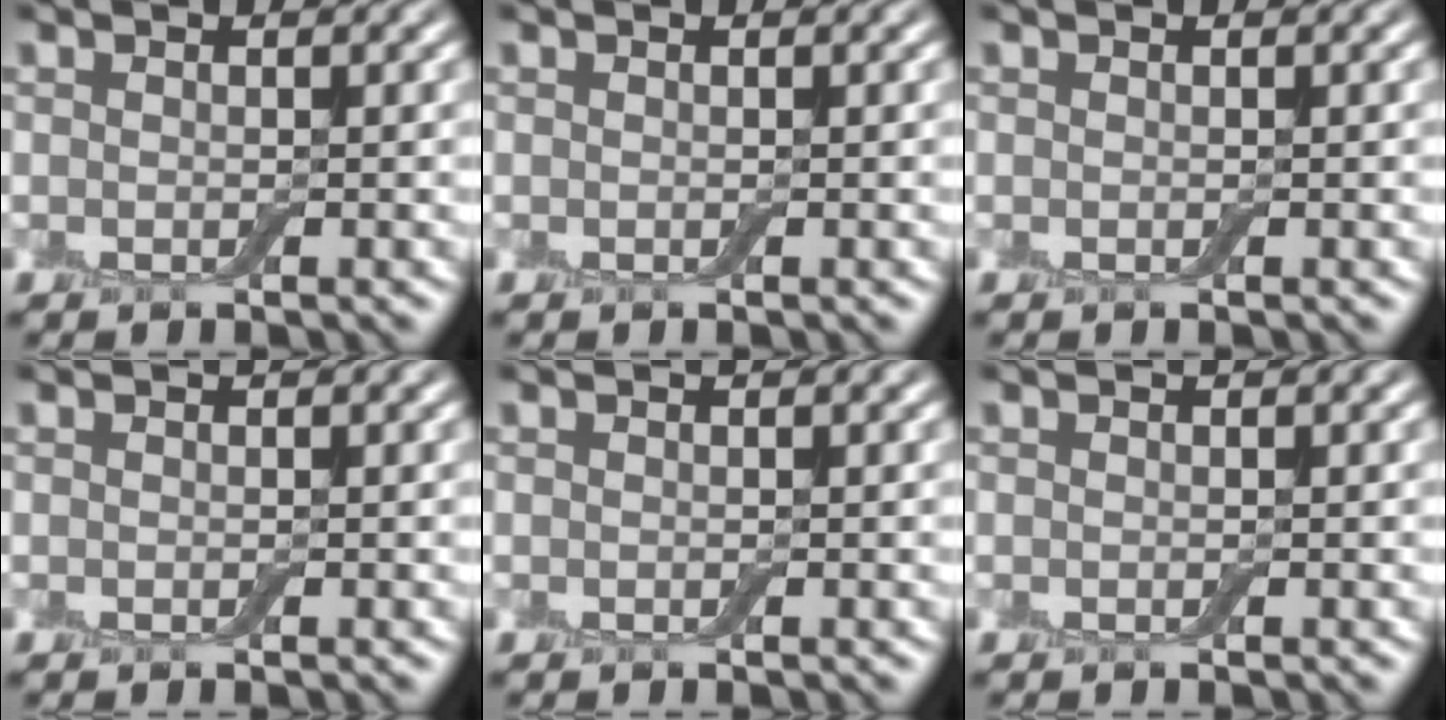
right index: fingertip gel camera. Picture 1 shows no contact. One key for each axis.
{"total": 0.0}
{"total": 0.0}
{"total": 0.0}
{"total": 0.0}
{"total": 0.0}